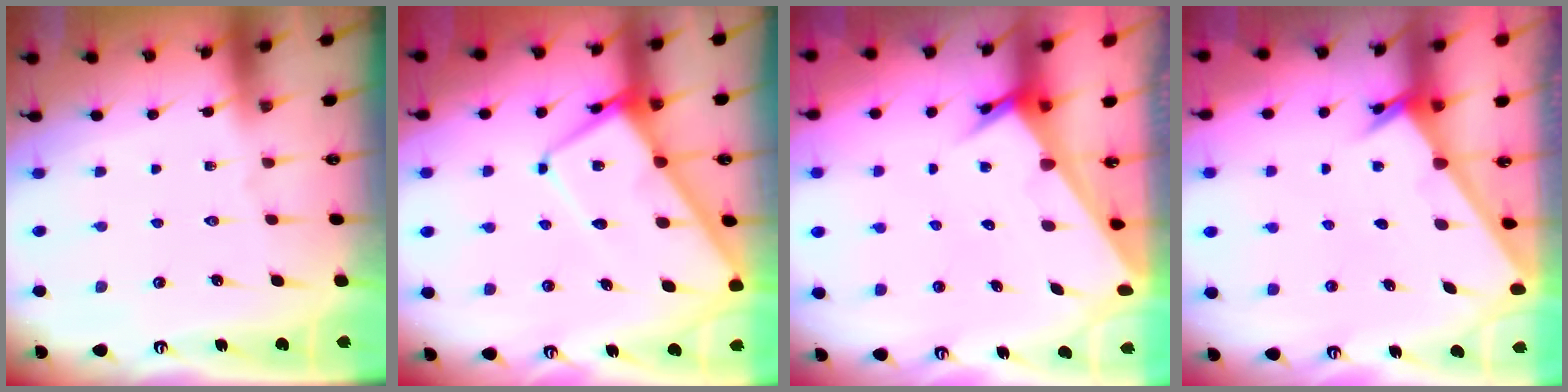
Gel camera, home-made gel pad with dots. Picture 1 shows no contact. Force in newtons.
{"total": 11.1, "press": 11.0, "slide": 1.2}
{"total": 3.6, "press": 3.6, "slide": 0.2}
{"total": 2.3, "press": 2.3, "slide": 0.2}